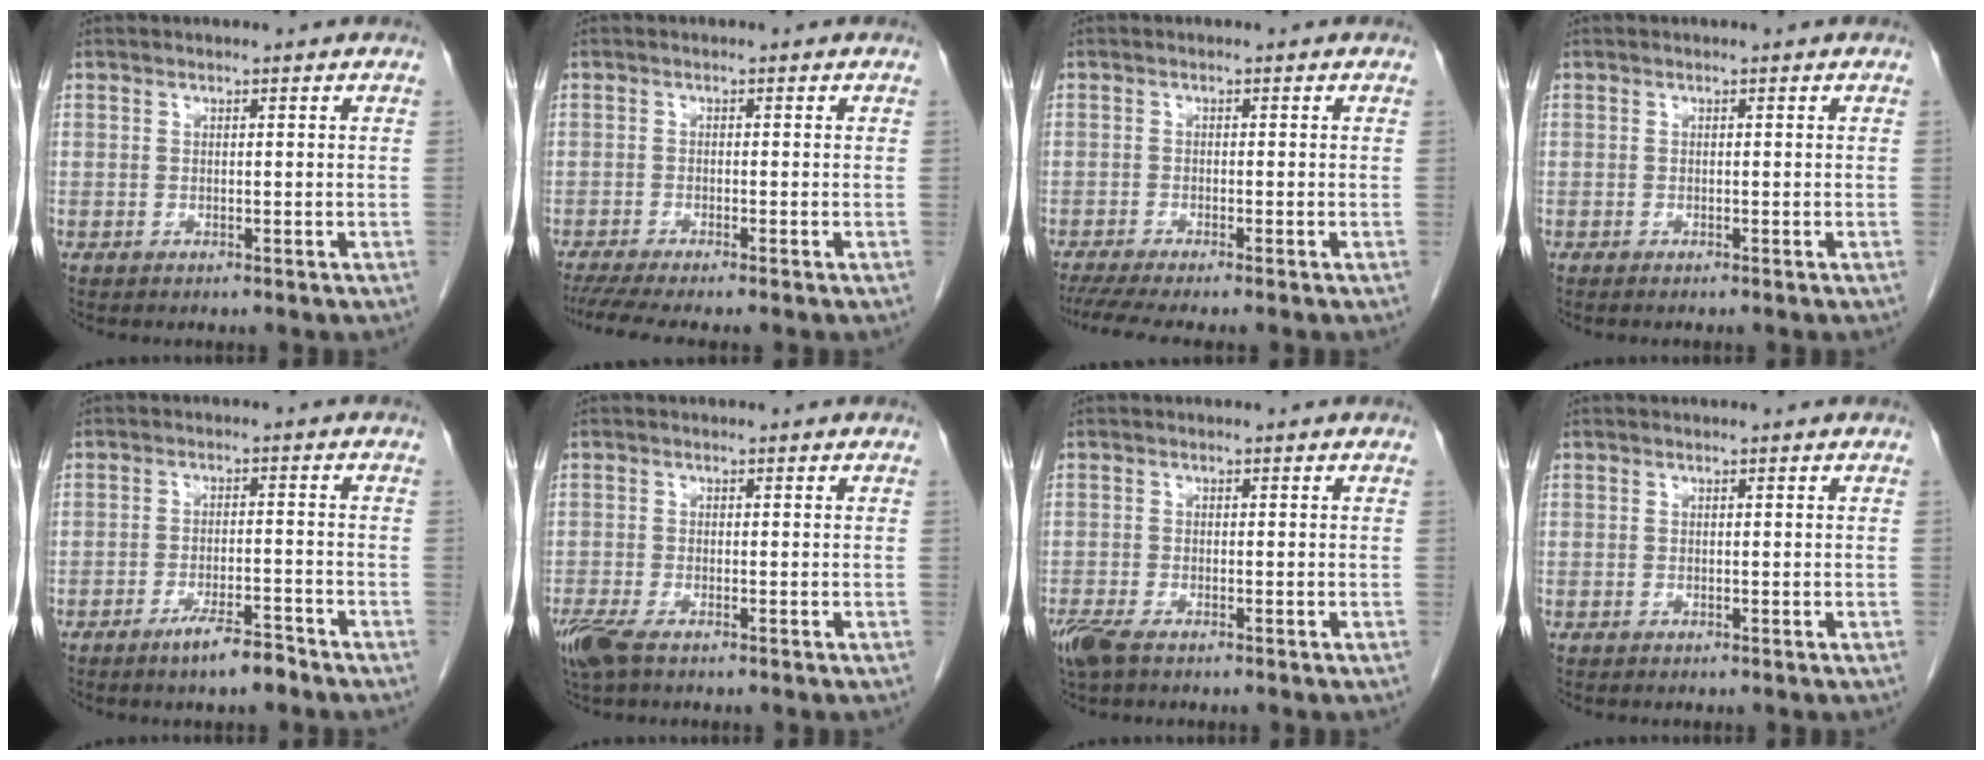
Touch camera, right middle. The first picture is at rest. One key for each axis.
{"total": 5.7, "fx": -4.7, "fy": -0.1, "fz": 3.2, "tx": -0.048, "ty": -0.013, "tz": -0.079}
{"total": 5.8, "fx": -4.8, "fy": -0.1, "fz": 3.3, "tx": -0.050, "ty": -0.014, "tz": -0.080}
{"total": 0.7, "fx": -0.6, "fy": 0.0, "fz": 0.4, "tx": -0.006, "ty": -0.002, "tz": -0.007}
{"total": 4.7, "fx": -3.6, "fy": 0.5, "fz": 3.0, "tx": -0.053, "ty": -0.004, "tz": -0.061}
{"total": 4.0, "fx": -2.6, "fy": 1.1, "fz": 2.8, "tx": -0.065, "ty": -0.012, "tz": -0.049}
{"total": 3.7, "fx": -2.6, "fy": 1.1, "fz": 2.4, "tx": -0.057, "ty": -0.011, "tz": -0.047}
{"total": 0.0}